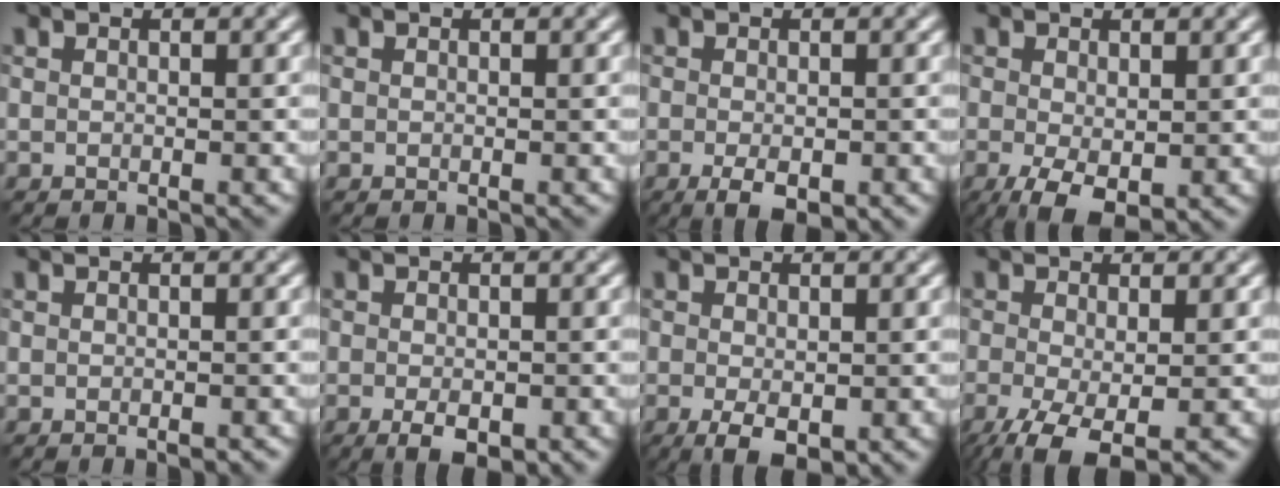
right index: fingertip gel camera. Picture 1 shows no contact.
{"total": 0.0}
{"total": 3.3, "force": [-1.4, 1.2, 2.7], "torque": [-0.044, -0.009, -0.019]}
{"total": 5.0, "force": [-1.5, 2.4, 4.1], "torque": [-0.090, -0.016, -0.022]}
{"total": 0.7, "force": [-0.4, 0.2, 0.6], "torque": [-0.007, -0.002, -0.004]}
{"total": 3.2, "force": [-1.4, 1.3, 2.5], "torque": [-0.041, -0.008, -0.019]}
{"total": 3.2, "force": [-1.0, 1.4, 2.6], "torque": [-0.046, -0.011, -0.013]}
{"total": 5.6, "force": [-2.7, 1.8, 4.5], "torque": [-0.099, -0.014, -0.051]}